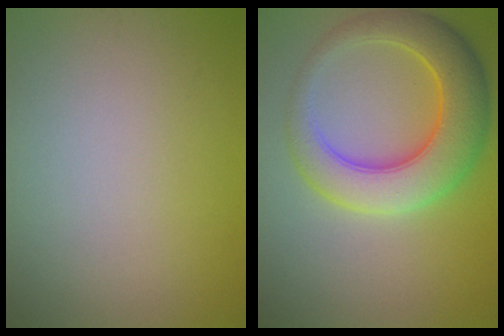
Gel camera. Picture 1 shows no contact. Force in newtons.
{"total": 7.9, "press": 7.9, "slide": 0.1}